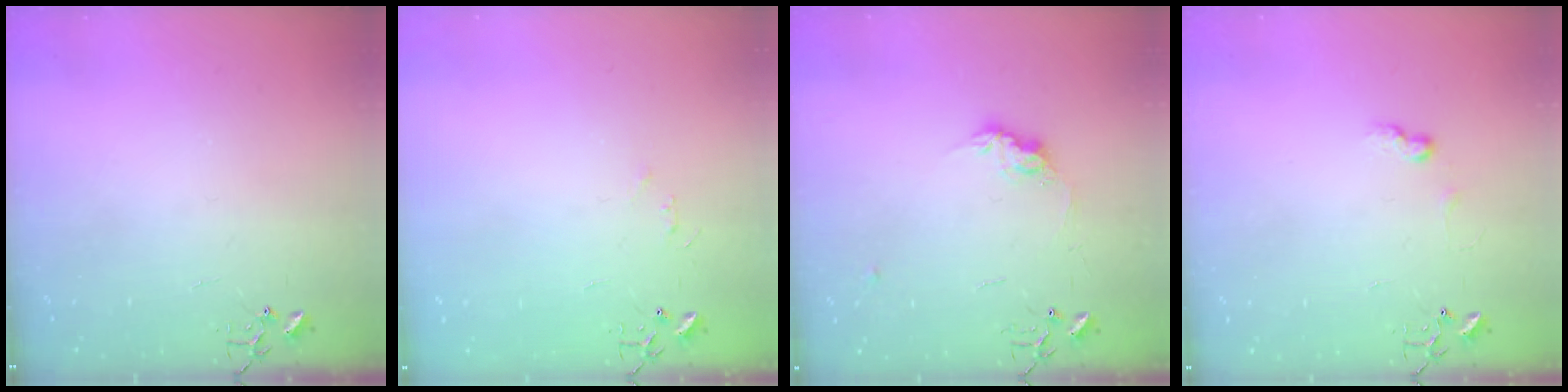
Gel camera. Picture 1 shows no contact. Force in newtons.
{"total": 3.5, "press": 3.4, "slide": 0.4}
{"total": 9.4, "press": 9.3, "slide": 0.5}
{"total": 6.7, "press": 6.6, "slide": 0.9}